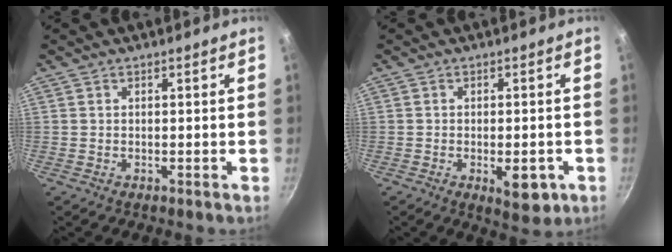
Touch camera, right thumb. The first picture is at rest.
{"total": 6.5, "force": [-2.2, 2.9, 5.4], "torque": [-0.054, 0.005, -0.021]}